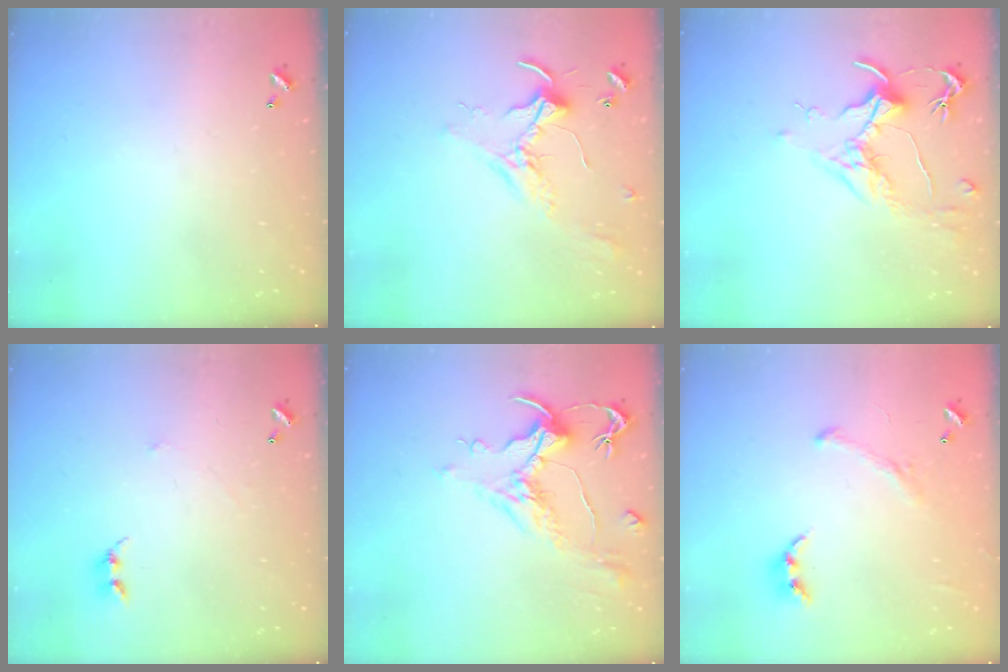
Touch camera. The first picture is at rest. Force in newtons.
{"total": 2.3, "press": 2.3, "slide": 0.5}
{"total": 1.8, "press": 1.5, "slide": 0.9}
{"total": 2.6, "press": 2.6, "slide": 0.3}
{"total": 1.6, "press": 0.8, "slide": 1.5}
{"total": 1.6, "press": 1.4, "slide": 0.8}